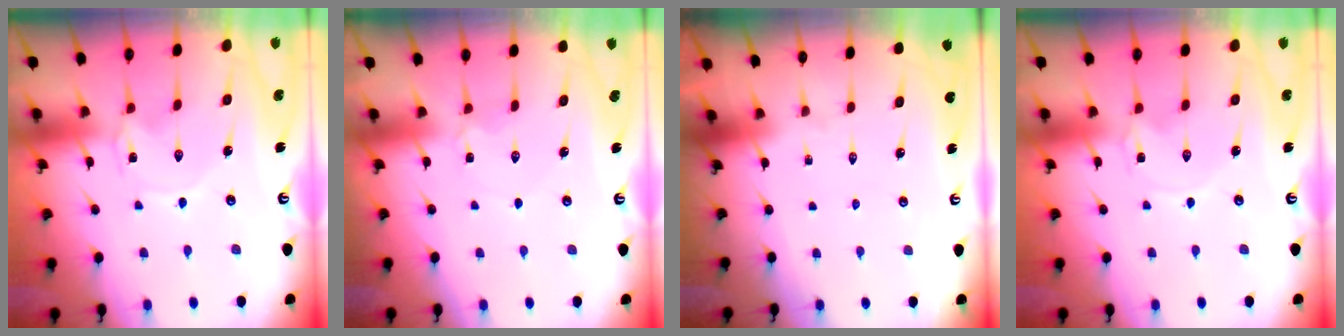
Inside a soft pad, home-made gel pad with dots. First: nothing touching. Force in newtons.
{"total": 2.3, "press": 2.3, "slide": 0.2}
{"total": 0.0}
{"total": 0.0}